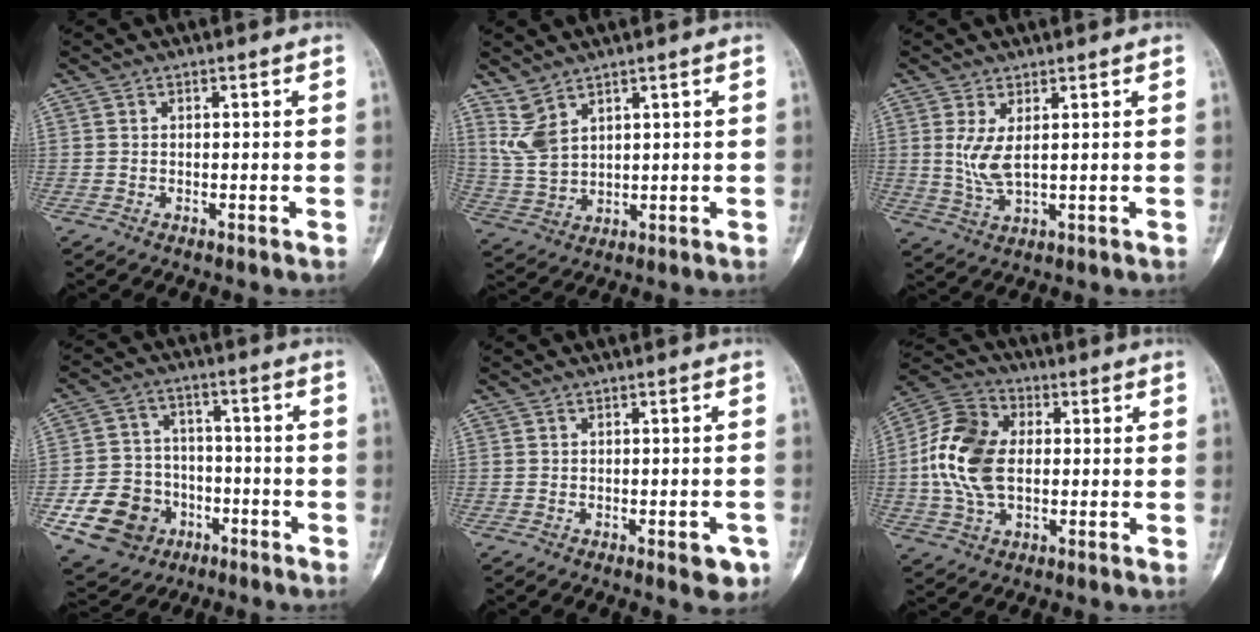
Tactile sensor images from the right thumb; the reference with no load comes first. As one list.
[{"total": 6.2, "force": [4.2, 2.8, 3.6], "torque": [-0.072, -0.021, 0.104]}, {"total": 5.3, "force": [1.3, 1.8, 4.8], "torque": [-0.111, -0.016, 0.035]}, {"total": 14.3, "force": [-5.6, 11.9, 5.5], "torque": [-0.082, 0.040, -0.082]}, {"total": 3.4, "force": [-1.5, 1.5, 2.7], "torque": [-0.014, 0.010, -0.011]}, {"total": 14.7, "force": [0.6, 9.3, 11.3], "torque": [-0.223, 0.017, 0.006]}]